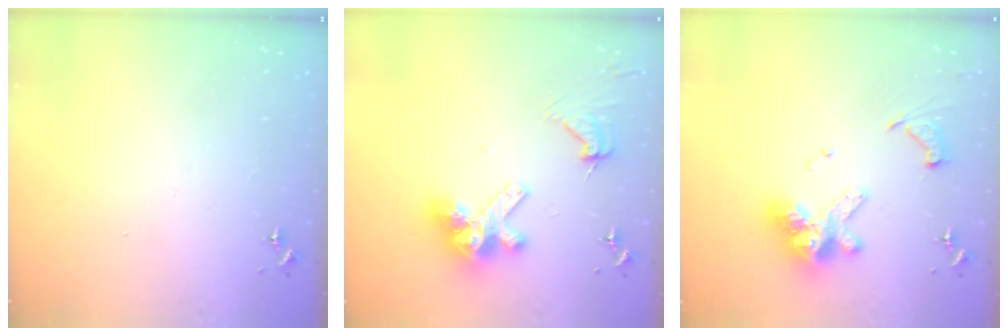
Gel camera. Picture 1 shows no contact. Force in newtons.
{"total": 13.2, "press": 13.1, "slide": 1.5}
{"total": 14.8, "press": 14.7, "slide": 1.6}